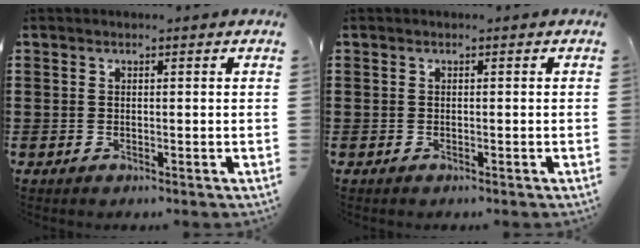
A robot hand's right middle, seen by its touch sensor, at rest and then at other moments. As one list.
[{"total": 0.0}]